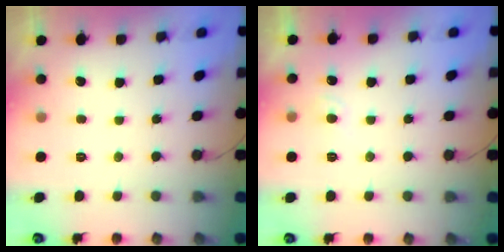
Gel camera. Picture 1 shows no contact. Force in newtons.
{"total": 4.0, "press": 3.9, "slide": 0.4}